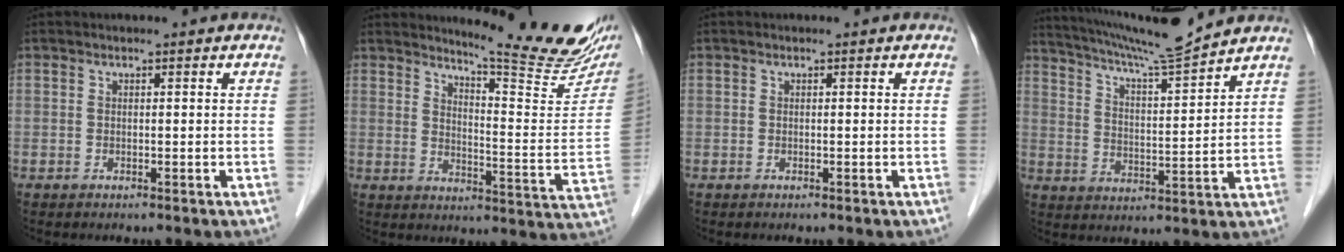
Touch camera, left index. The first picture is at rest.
{"total": 17.7, "force": [15.8, 0.8, 8.0], "torque": [-0.110, -0.091, 0.192]}
{"total": 0.0}
{"total": 12.1, "force": [11.2, -2.1, 4.0], "torque": [-0.079, -0.016, 0.190]}